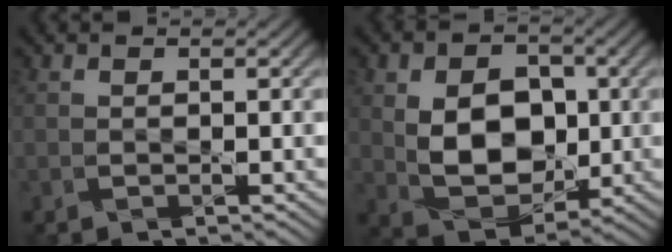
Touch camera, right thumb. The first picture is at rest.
{"total": 9.4, "force": [0.4, 6.7, 6.6], "torque": [-0.130, -0.006, 0.003]}